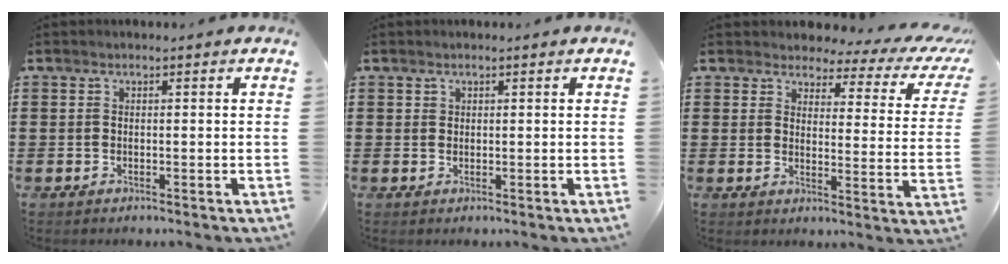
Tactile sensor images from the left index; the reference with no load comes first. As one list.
[{"total": 0.7, "force": [0.5, 0.5, 0.1], "torque": [-0.004, 0.003, 0.009]}, {"total": 3.5, "force": [2.7, 1.4, 1.7], "torque": [-0.043, -0.015, 0.039]}]